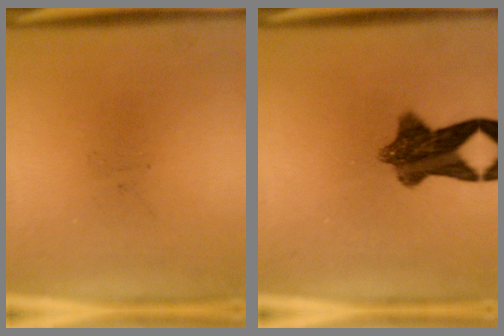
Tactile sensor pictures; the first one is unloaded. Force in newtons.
{"total": 8.6}